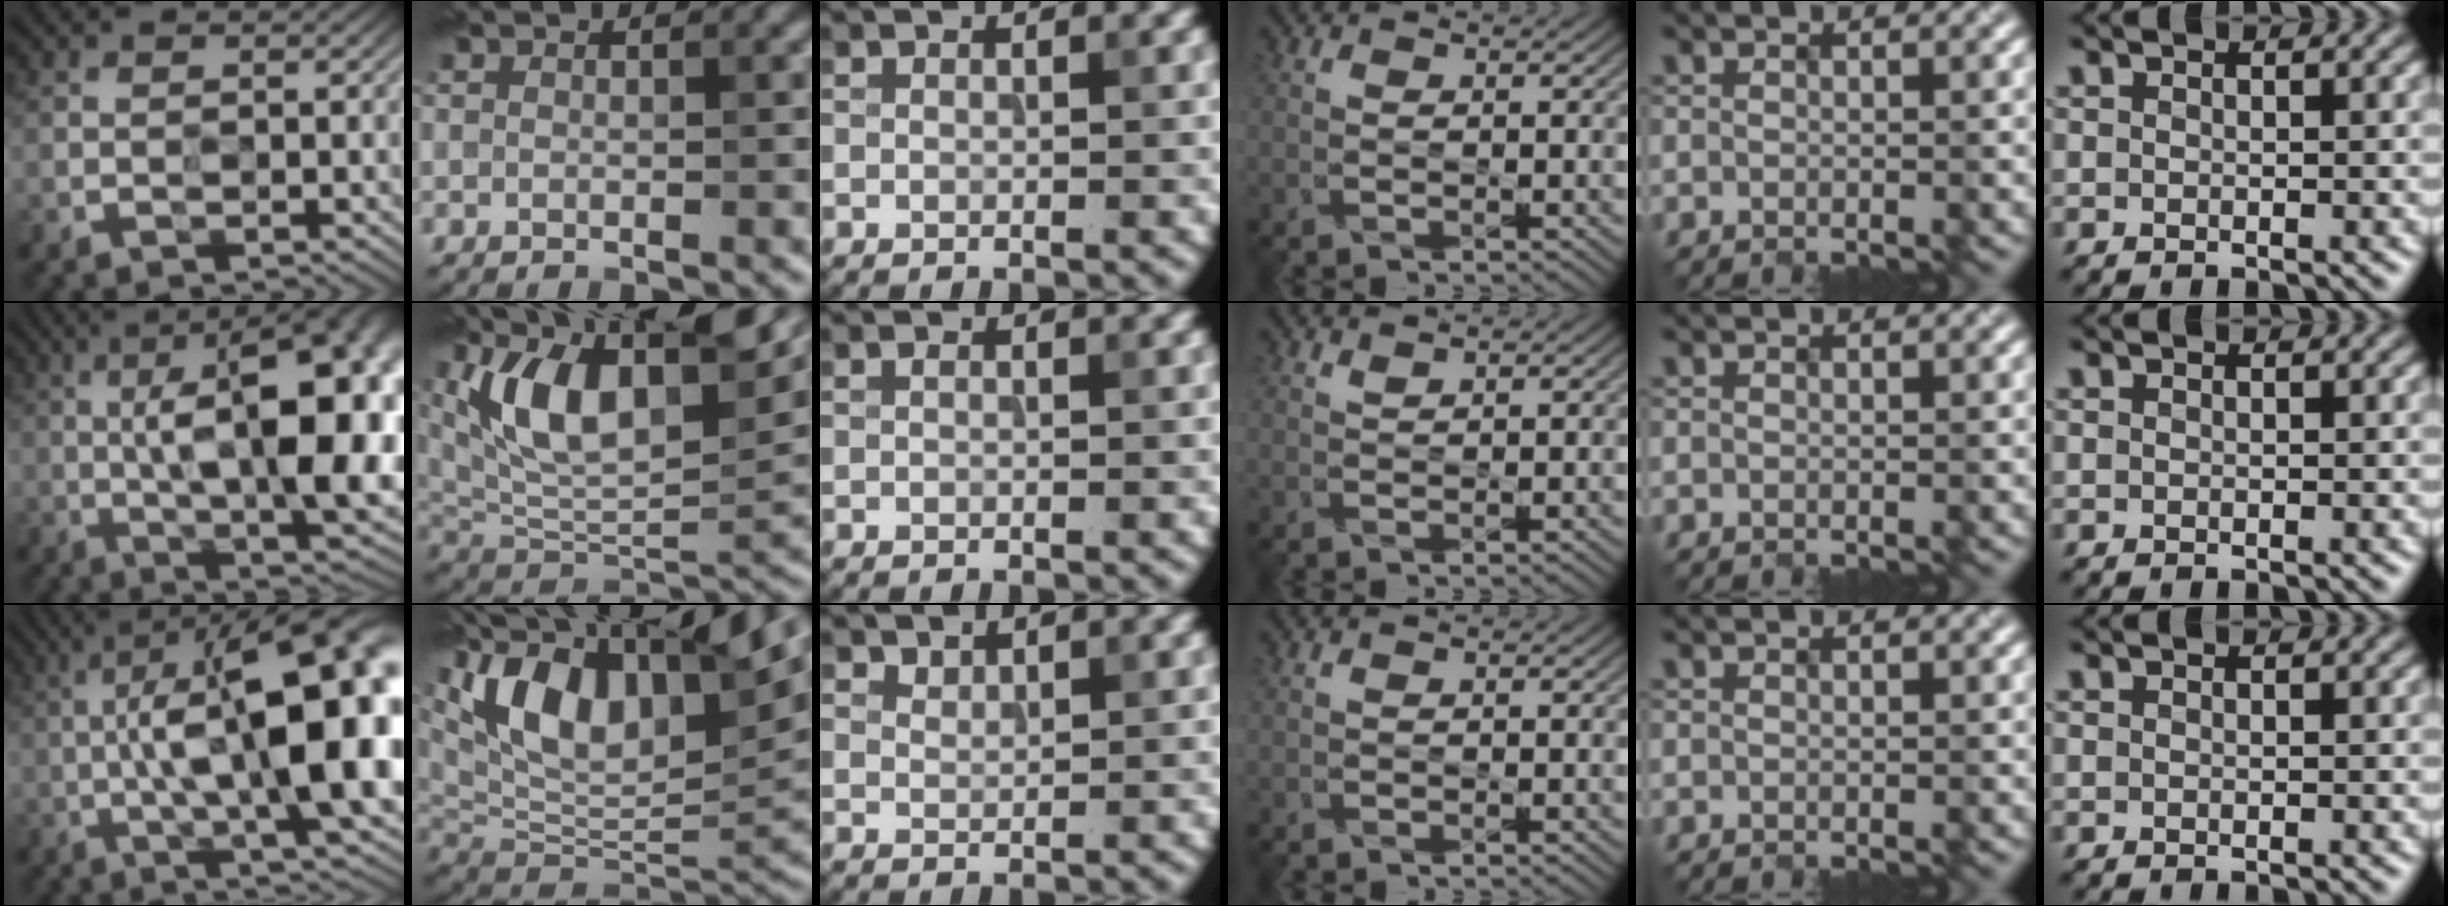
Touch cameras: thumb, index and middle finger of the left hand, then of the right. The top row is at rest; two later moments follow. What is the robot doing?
{"motion": "close", "object": "medicine box"}